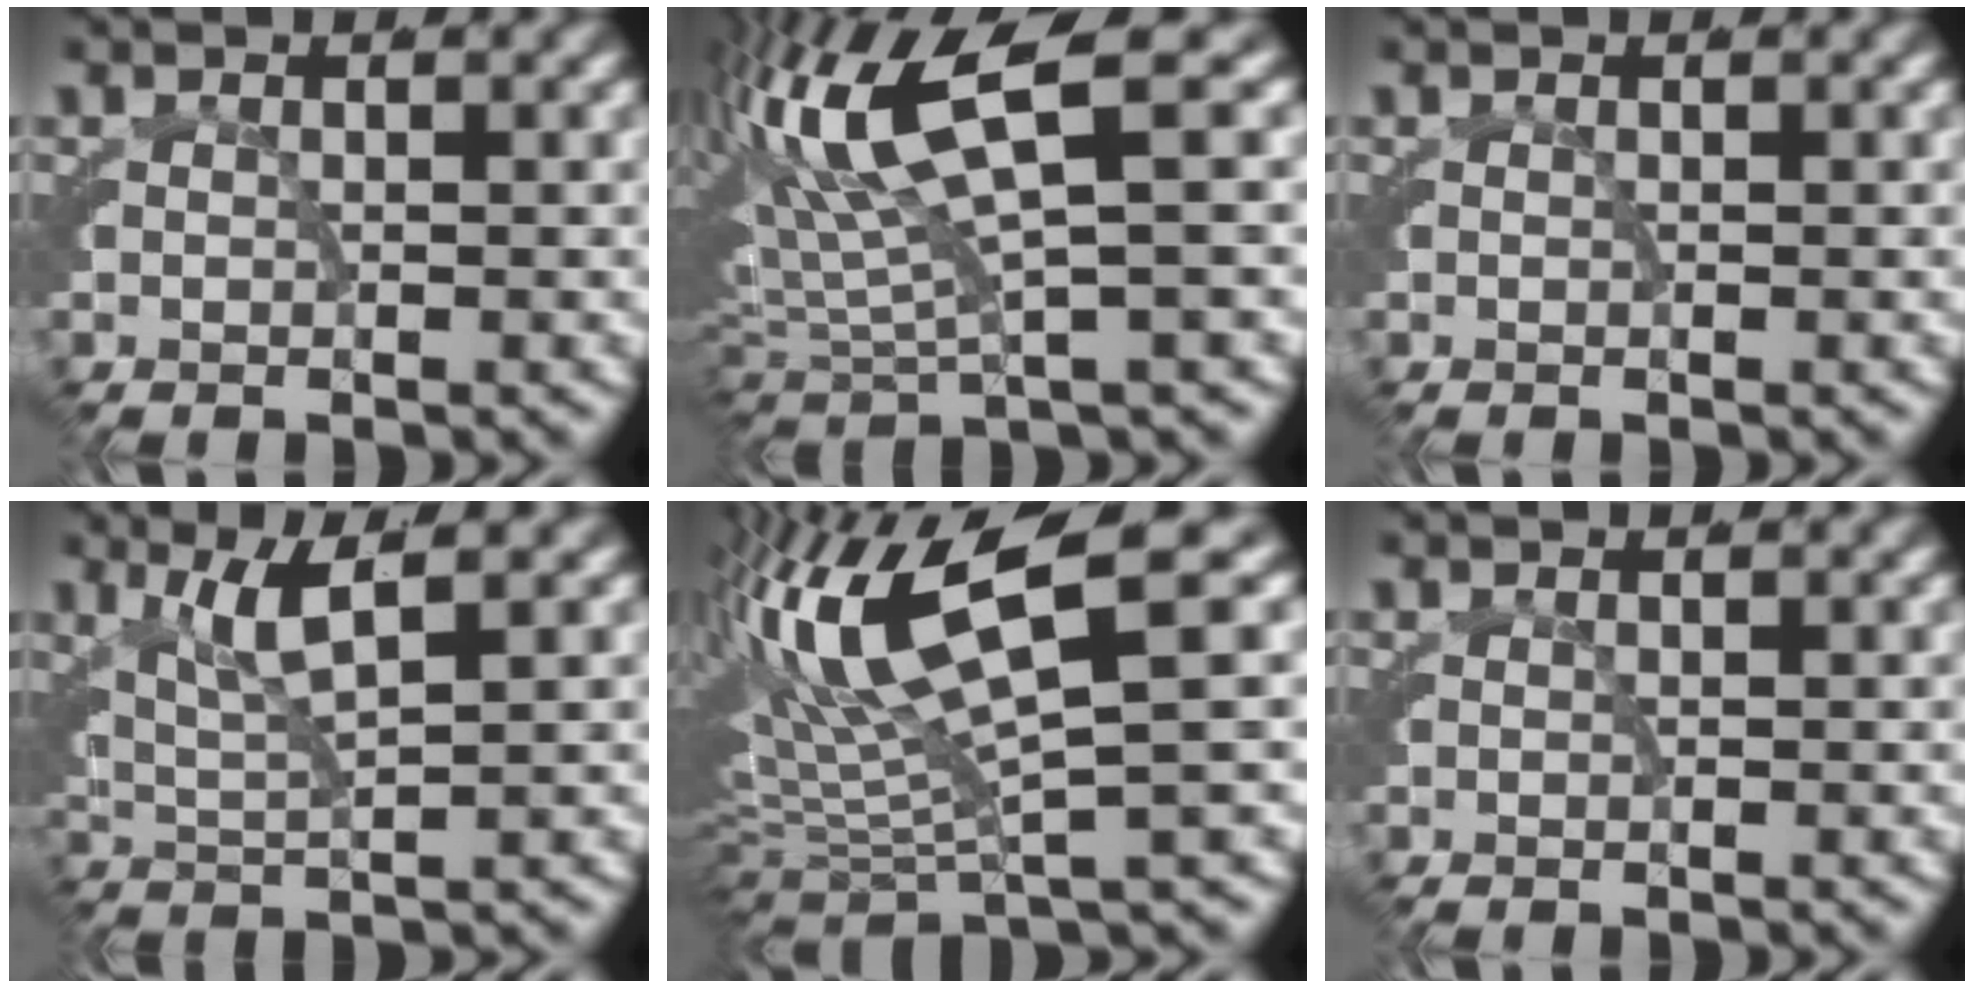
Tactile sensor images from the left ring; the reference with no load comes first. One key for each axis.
{"total": 7.9, "fx": 3.3, "fy": 2.7, "fz": 6.7, "tx": -0.141, "ty": 0.014, "tz": 0.052}
{"total": 0.0}
{"total": 3.1, "fx": 2.1, "fy": 0.2, "fz": 2.3, "tx": -0.046, "ty": 0.007, "tz": 0.034}
{"total": 9.1, "fx": 2.5, "fy": 3.6, "fz": 8.0, "tx": -0.161, "ty": 0.014, "tz": 0.042}
{"total": 0.0}